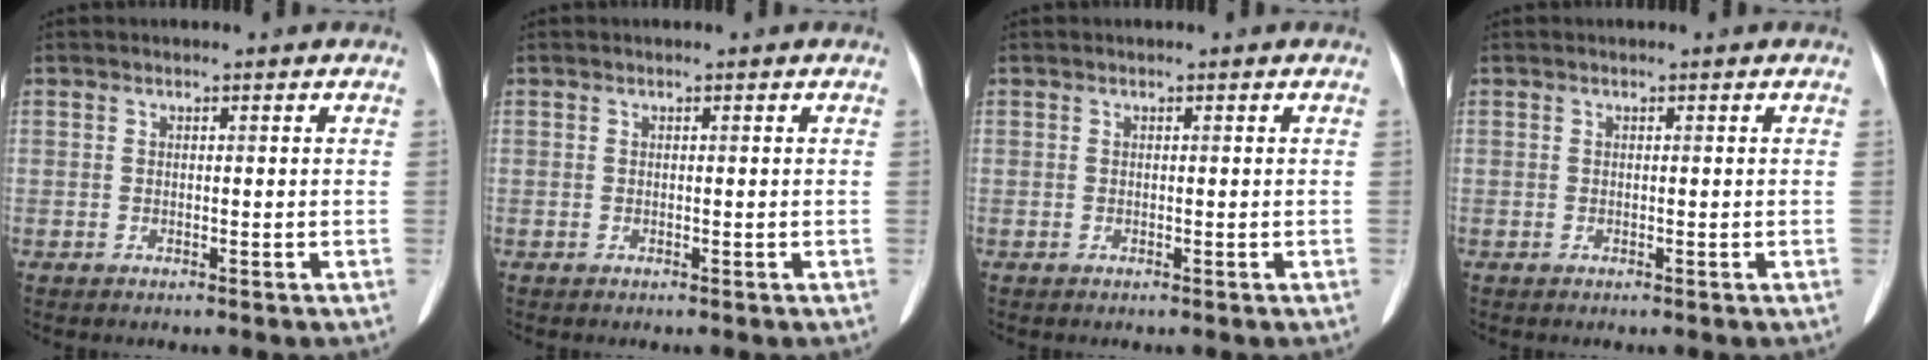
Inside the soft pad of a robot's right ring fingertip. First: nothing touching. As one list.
[{"total": 0.0}, {"total": 0.0}, {"total": 0.0}]